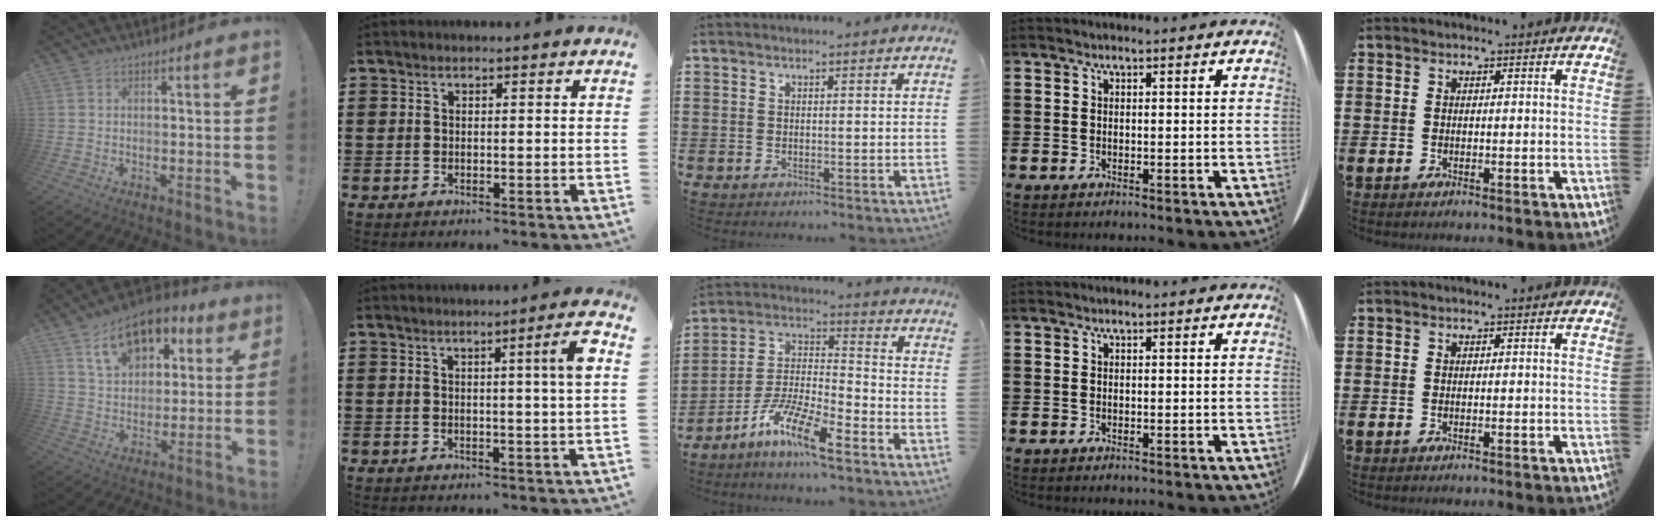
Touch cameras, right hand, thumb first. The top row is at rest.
{"thumb": {"total": 15.9, "force": [8.3, 10.5, 8.6], "torque": [-0.129, -0.037, 0.153]}, "index": {"total": 4.7, "force": [1.3, -0.7, 4.5], "torque": [-0.069, -0.014, 0.012]}, "middle": {"total": 10.8, "force": [-8.0, 1.6, 7.0], "torque": [-0.154, 0.002, -0.156]}}